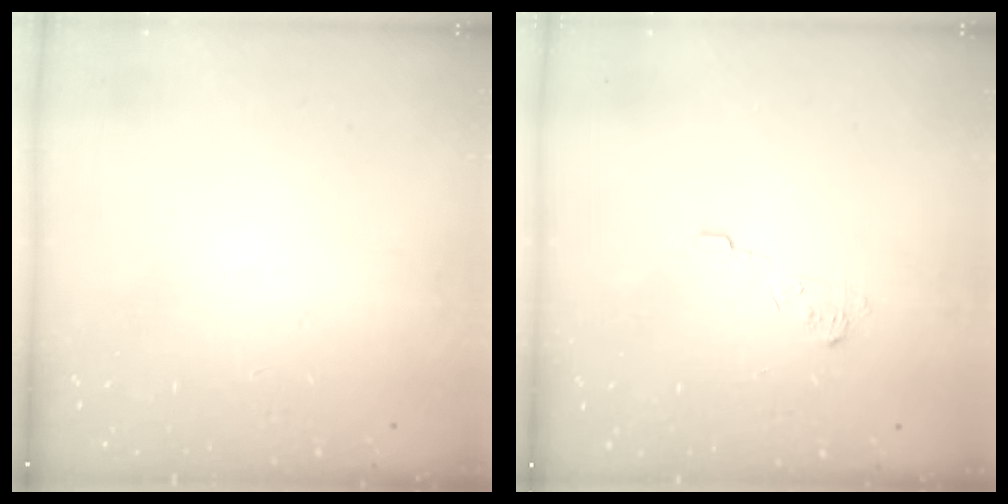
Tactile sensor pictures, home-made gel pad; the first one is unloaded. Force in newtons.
{"total": 6.2, "press": 6.2, "slide": 0.5}